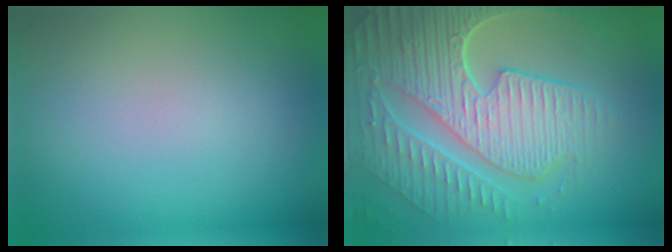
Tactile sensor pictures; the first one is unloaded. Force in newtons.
{"total": 9.1, "press": 6.5, "slide": 6.4}